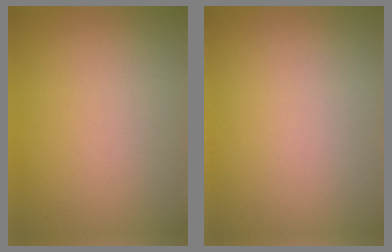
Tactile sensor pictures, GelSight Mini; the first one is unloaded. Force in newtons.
{"total": 0.0}